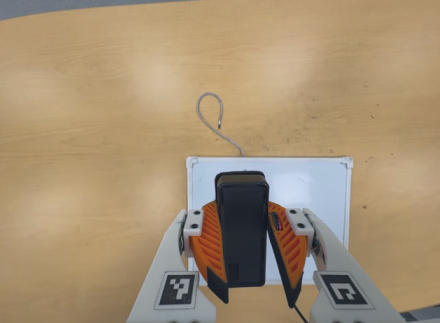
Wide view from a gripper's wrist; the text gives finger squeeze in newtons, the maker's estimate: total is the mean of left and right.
{"total": 10.3, "left": 9.9, "right": 10.8}